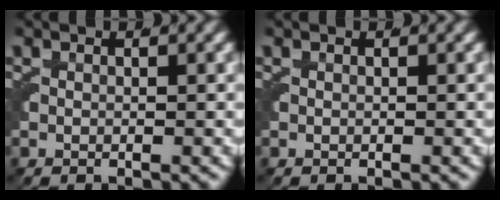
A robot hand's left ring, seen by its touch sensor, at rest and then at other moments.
{"total": 0.0}